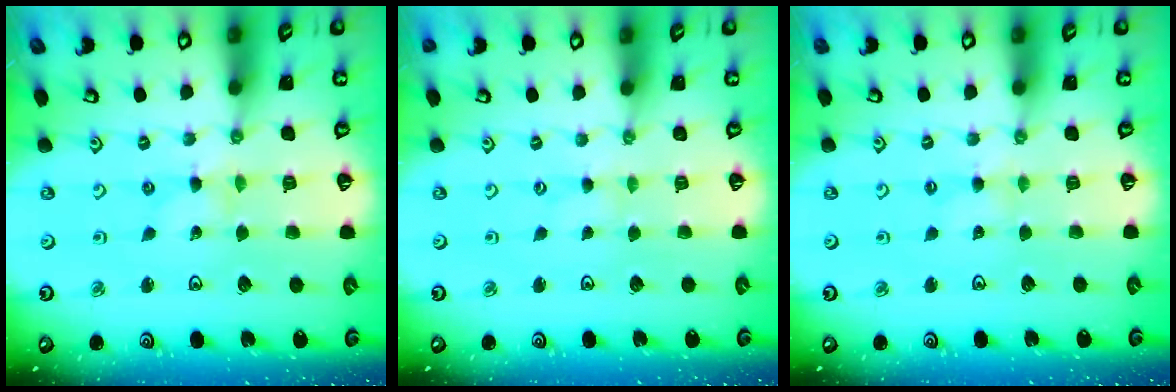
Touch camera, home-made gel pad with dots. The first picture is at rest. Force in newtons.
{"total": 0.0}
{"total": 1.9, "press": 1.9, "slide": 0.3}